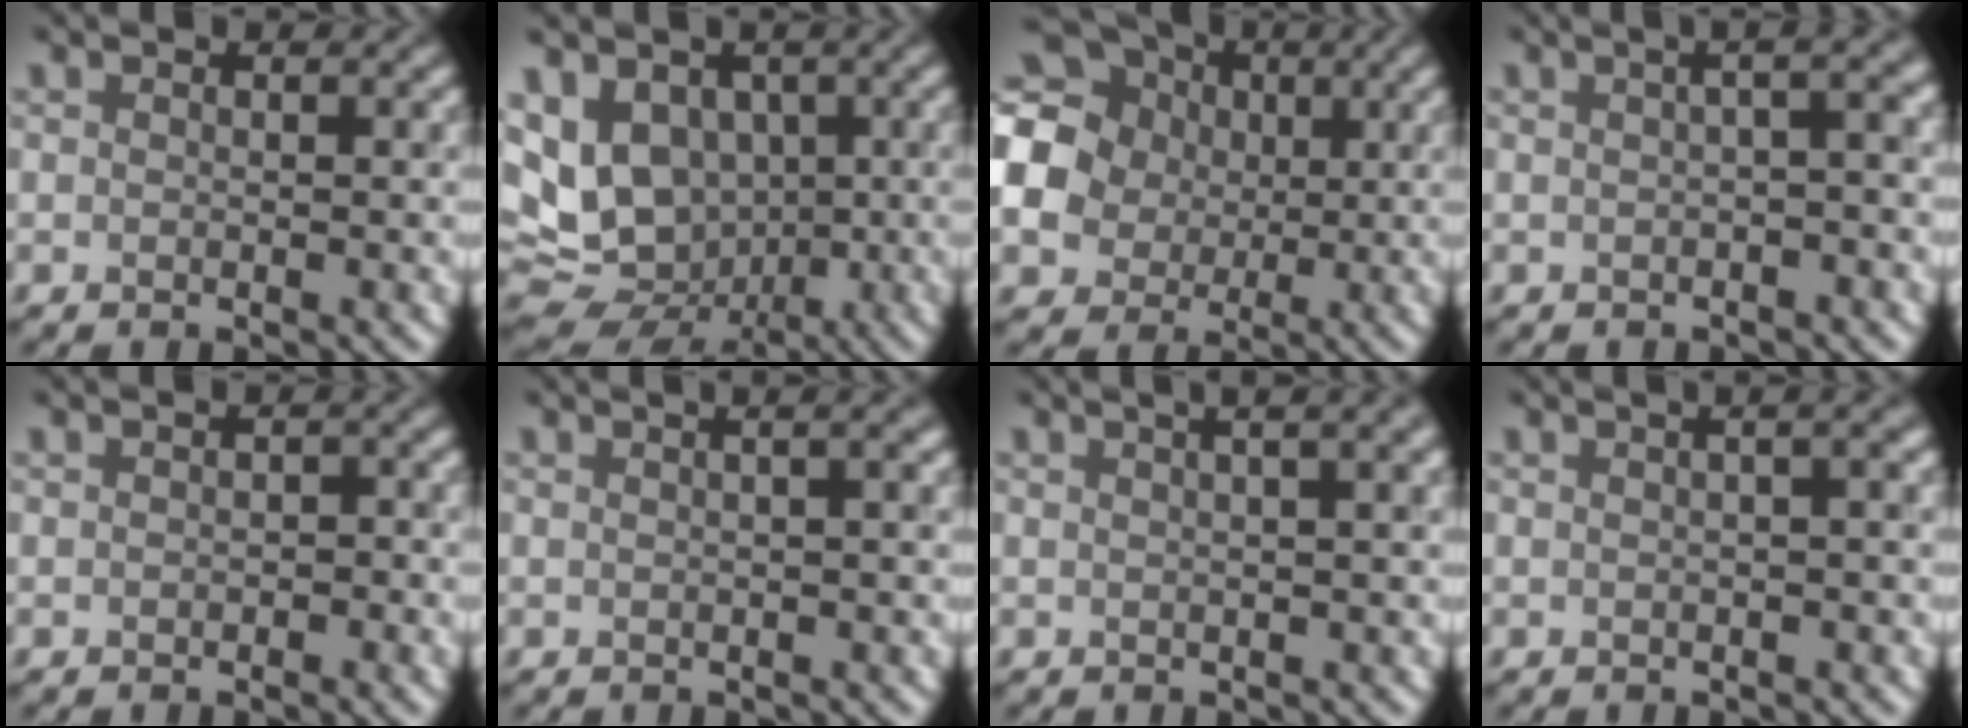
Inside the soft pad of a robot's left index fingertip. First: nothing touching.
{"total": 13.2, "force": [1.0, 10.8, 7.5], "torque": [-0.160, 0.019, 0.009]}
{"total": 16.1, "force": [1.7, 14.8, 6.0], "torque": [-0.169, 0.008, -0.005]}
{"total": 4.6, "force": [0.6, 1.8, 4.2], "torque": [-0.028, 0.019, 0.000]}
{"total": 1.0, "force": [-0.4, 0.7, 0.5], "torque": [-0.004, 0.000, -0.009]}
{"total": 3.4, "force": [1.1, 1.3, 2.9], "torque": [-0.020, 0.018, -0.006]}
{"total": 5.5, "force": [2.6, 2.2, 4.3], "torque": [-0.032, 0.038, 0.013]}
{"total": 4.0, "force": [1.0, 1.6, 3.5], "torque": [-0.020, 0.020, -0.004]}